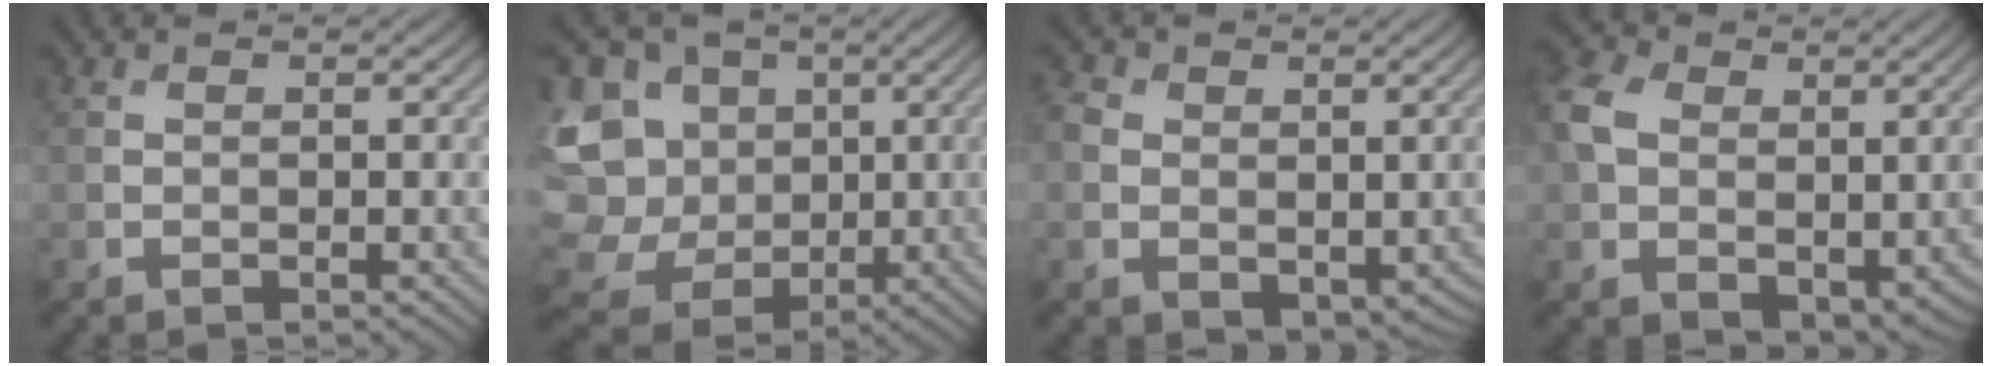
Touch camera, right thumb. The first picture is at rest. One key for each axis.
{"total": 17.6, "fx": 0.3, "fy": 15.9, "fz": 7.7, "tx": -0.267, "ty": -0.001, "tz": 0.006}
{"total": 4.9, "fx": 0.6, "fy": 4.0, "fz": 2.7, "tx": -0.075, "ty": -0.010, "tz": 0.015}
{"total": 9.4, "fx": 1.5, "fy": 6.8, "fz": 6.3, "tx": -0.180, "ty": -0.002, "tz": 0.027}